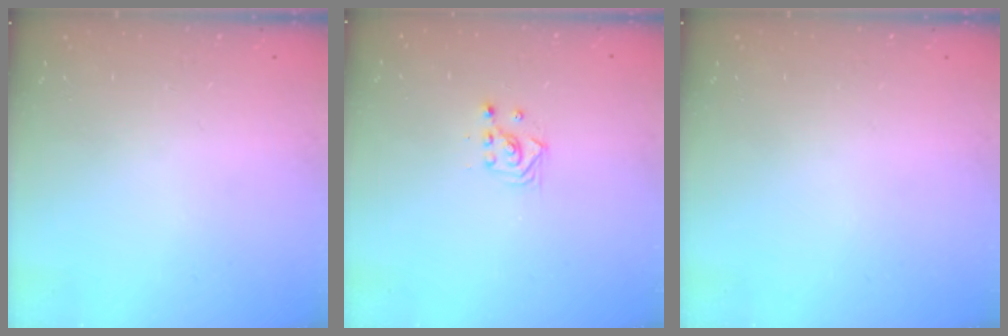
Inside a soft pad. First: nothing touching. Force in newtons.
{"total": 3.4, "press": 3.3, "slide": 0.3}
{"total": 0.0}